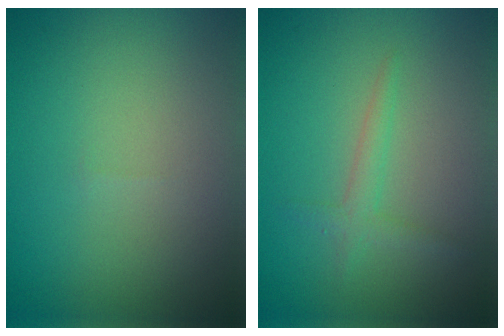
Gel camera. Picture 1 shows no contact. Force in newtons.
{"total": 1.6, "press": 1.6, "slide": 0.1}